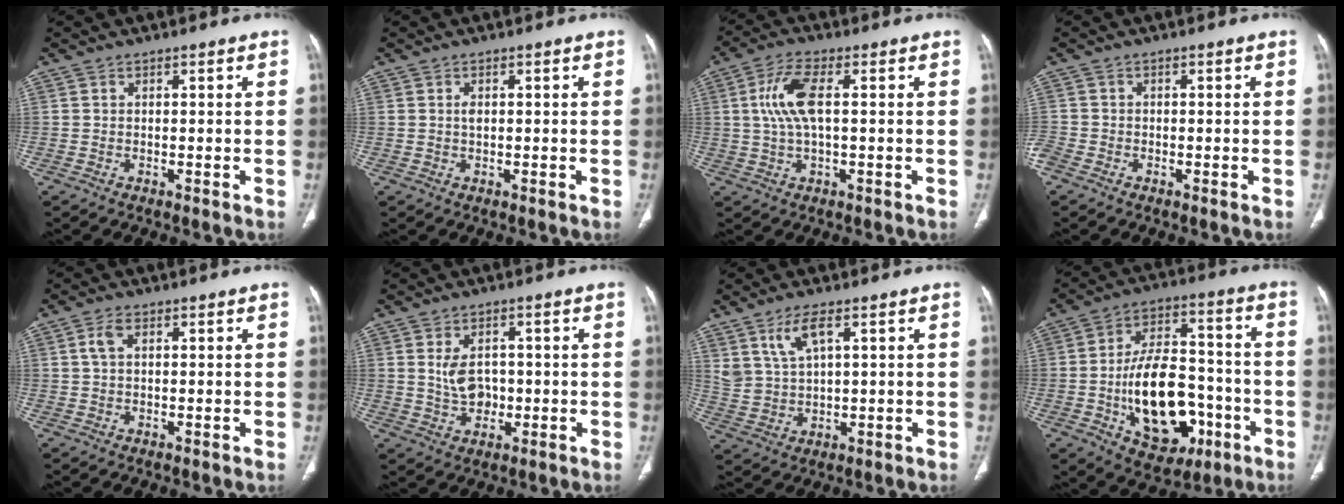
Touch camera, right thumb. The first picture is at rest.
{"total": 1.2, "force": [0.3, 0.6, 1.0], "torque": [-0.018, 0.002, 0.007]}
{"total": 8.1, "force": [1.1, 3.1, 7.4], "torque": [-0.174, 0.014, 0.022]}
{"total": 2.3, "force": [-1.4, 1.5, 1.0], "torque": [-0.032, 0.002, -0.029]}
{"total": 2.8, "force": [1.0, 1.5, 2.2], "torque": [-0.050, 0.010, 0.023]}
{"total": 8.9, "force": [1.1, 6.0, 6.5], "torque": [-0.101, -0.008, 0.039]}
{"total": 6.7, "force": [3.5, 2.6, 5.1], "torque": [-0.104, -0.017, 0.081]}
{"total": 20.7, "force": [-5.7, 12.3, 15.6], "torque": [-0.216, 0.039, -0.075]}